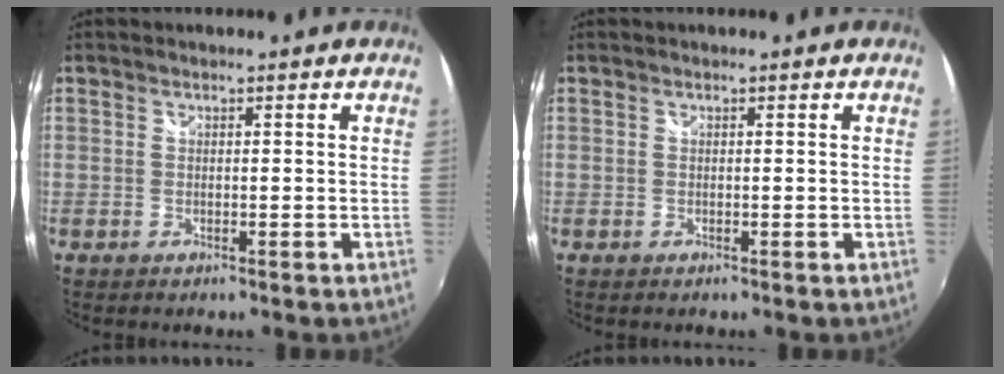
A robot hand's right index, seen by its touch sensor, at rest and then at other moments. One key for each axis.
{"total": 0.0}